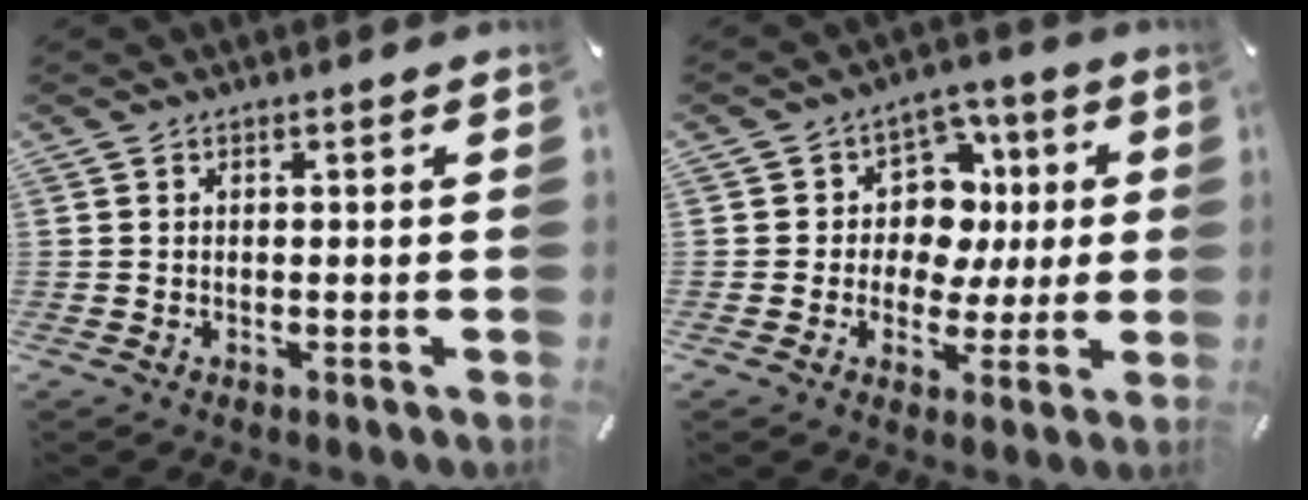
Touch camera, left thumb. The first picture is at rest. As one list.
[{"total": 10.5, "force": [0.9, 9.7, 3.9], "torque": [-0.060, 0.000, 0.023]}]